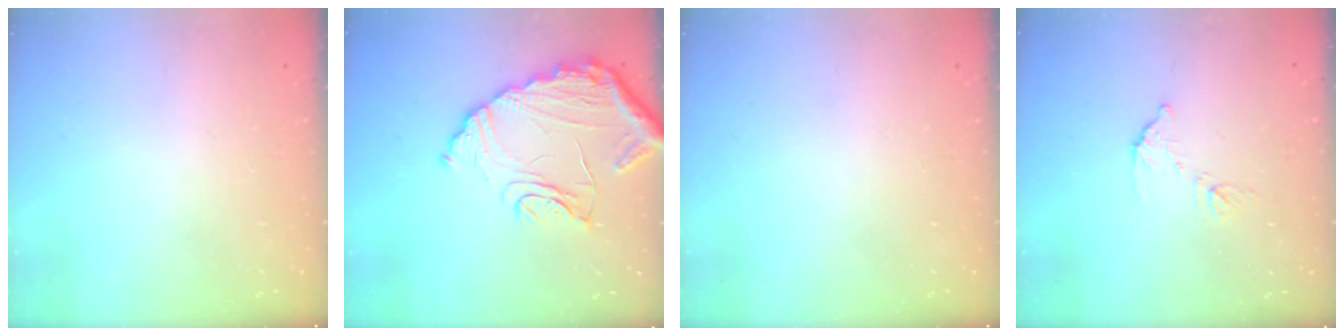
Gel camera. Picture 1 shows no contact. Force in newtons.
{"total": 15.1, "press": 15.0, "slide": 1.4}
{"total": 0.0}
{"total": 7.2, "press": 7.1, "slide": 0.4}